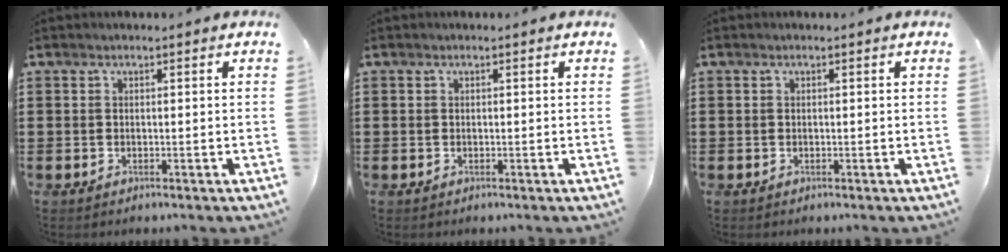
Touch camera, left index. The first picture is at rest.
{"total": 0.0}
{"total": 0.0}